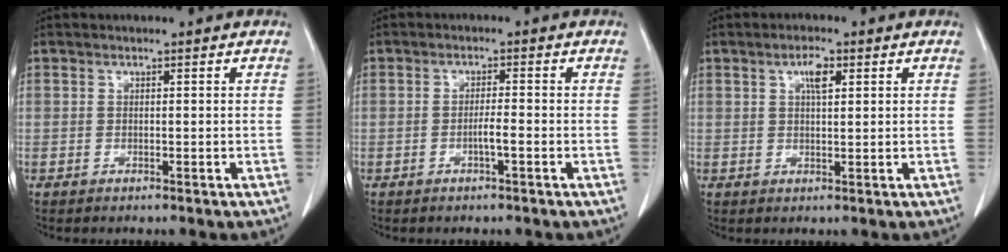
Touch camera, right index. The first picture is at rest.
{"total": 2.0, "force": [-0.9, -0.1, 1.7], "torque": [-0.030, 0.001, -0.018]}
{"total": 2.8, "force": [1.2, 0.8, 2.4], "torque": [-0.049, 0.001, 0.022]}